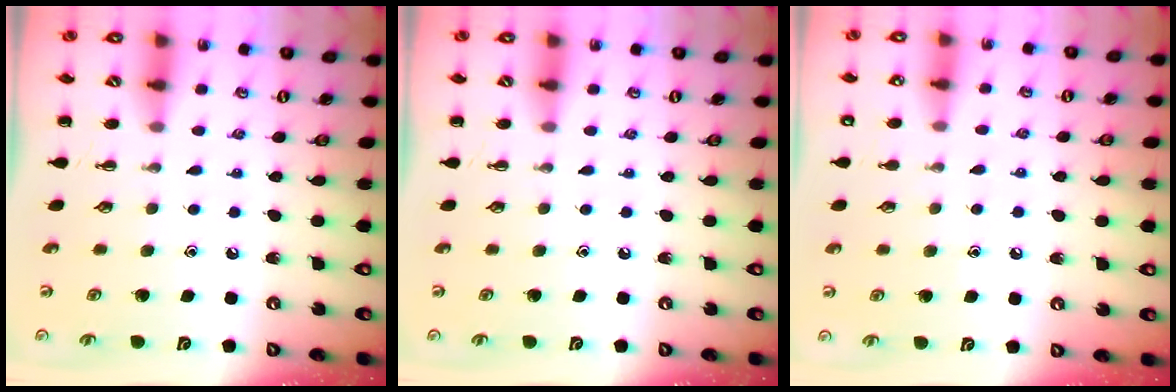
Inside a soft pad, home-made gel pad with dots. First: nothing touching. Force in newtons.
{"total": 0.0}
{"total": 5.2, "press": 5.0, "slide": 1.4}